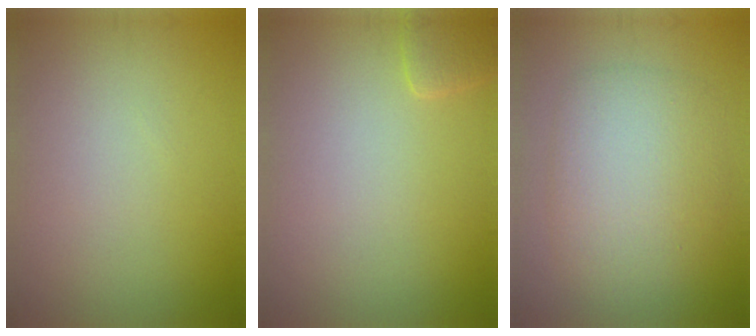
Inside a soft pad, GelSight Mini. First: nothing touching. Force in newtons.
{"total": 1.3, "press": 1.3, "slide": 0.1}
{"total": 5.4, "press": 5.3, "slide": 0.2}